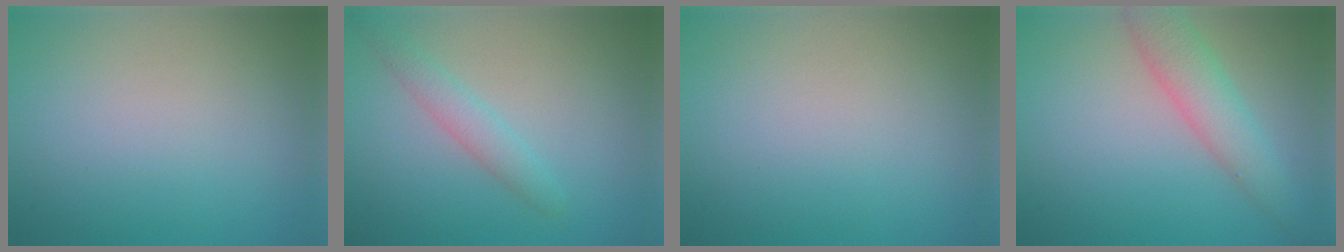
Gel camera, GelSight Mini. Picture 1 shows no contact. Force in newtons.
{"total": 2.4, "press": 2.4, "slide": 0.2}
{"total": 0.0}
{"total": 4.2, "press": 4.2, "slide": 0.2}